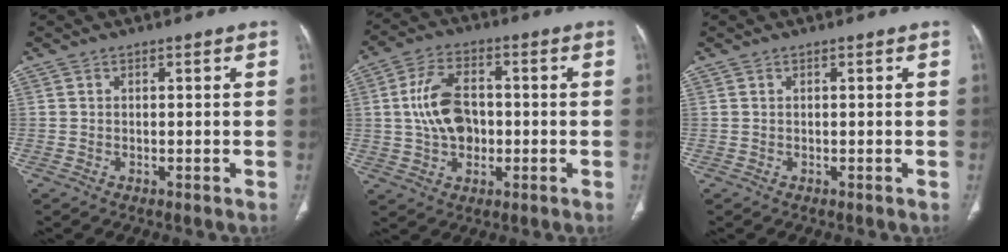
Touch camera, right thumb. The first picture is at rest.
{"total": 10.6, "force": [0.0, 7.1, 7.9], "torque": [-0.134, 0.015, -0.002]}
{"total": 0.0}